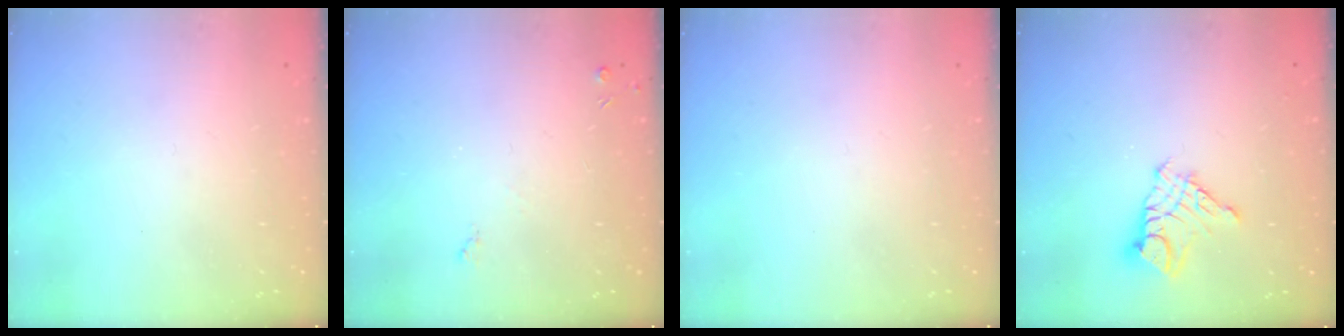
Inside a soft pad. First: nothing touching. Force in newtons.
{"total": 3.6, "press": 3.6, "slide": 0.5}
{"total": 0.0}
{"total": 10.2, "press": 10.2, "slide": 1.0}